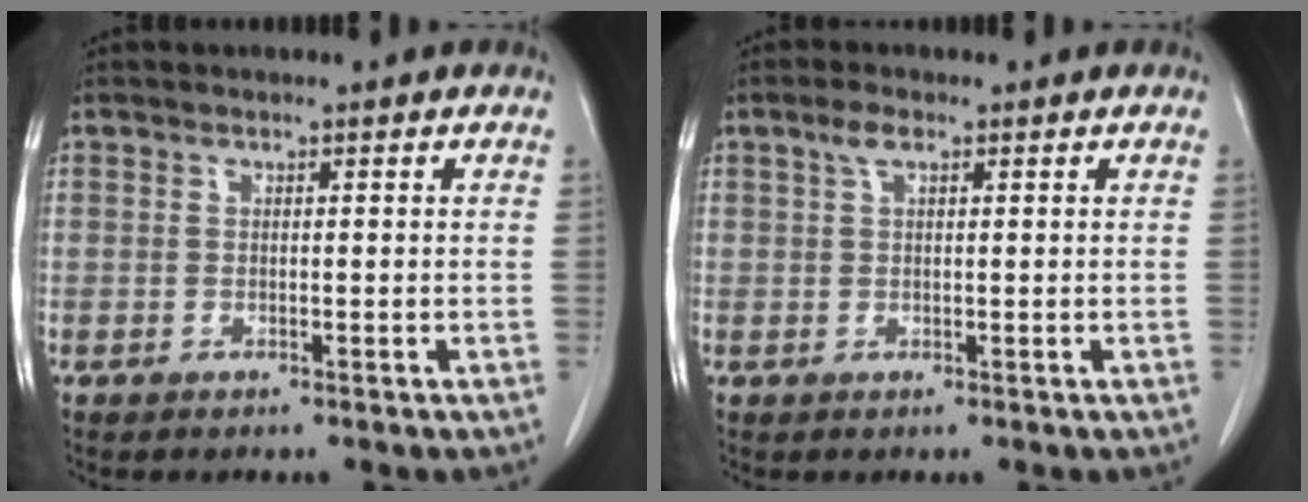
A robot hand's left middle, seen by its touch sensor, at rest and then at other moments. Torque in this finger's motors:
{"motor_torque": [0.40, -0.24, -0.07, 0.01]}